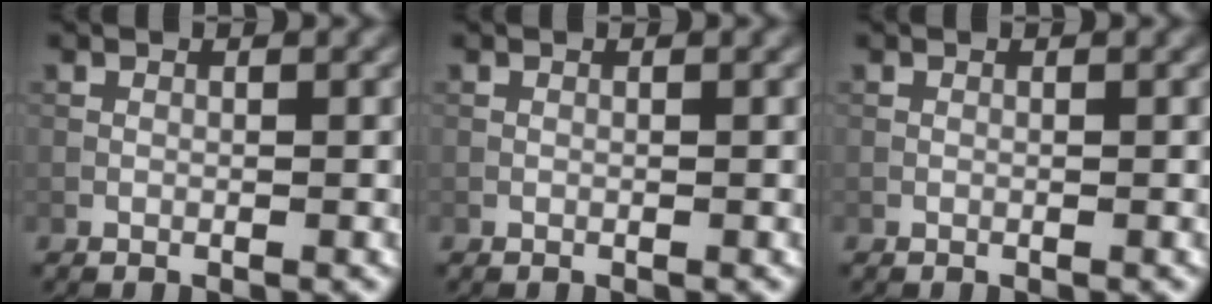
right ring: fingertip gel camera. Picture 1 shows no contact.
{"total": 0.0}
{"total": 0.0}